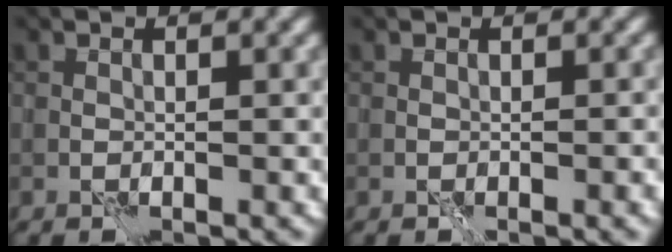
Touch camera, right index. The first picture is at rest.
{"total": 1.1, "force": [-0.5, 0.2, 1.0], "torque": [-0.013, -0.002, -0.007]}